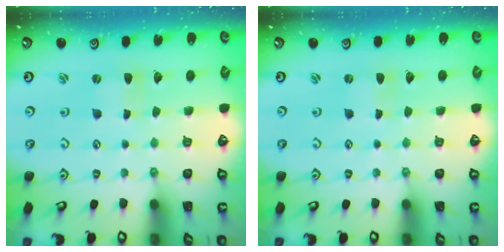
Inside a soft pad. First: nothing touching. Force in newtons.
{"total": 0.0}